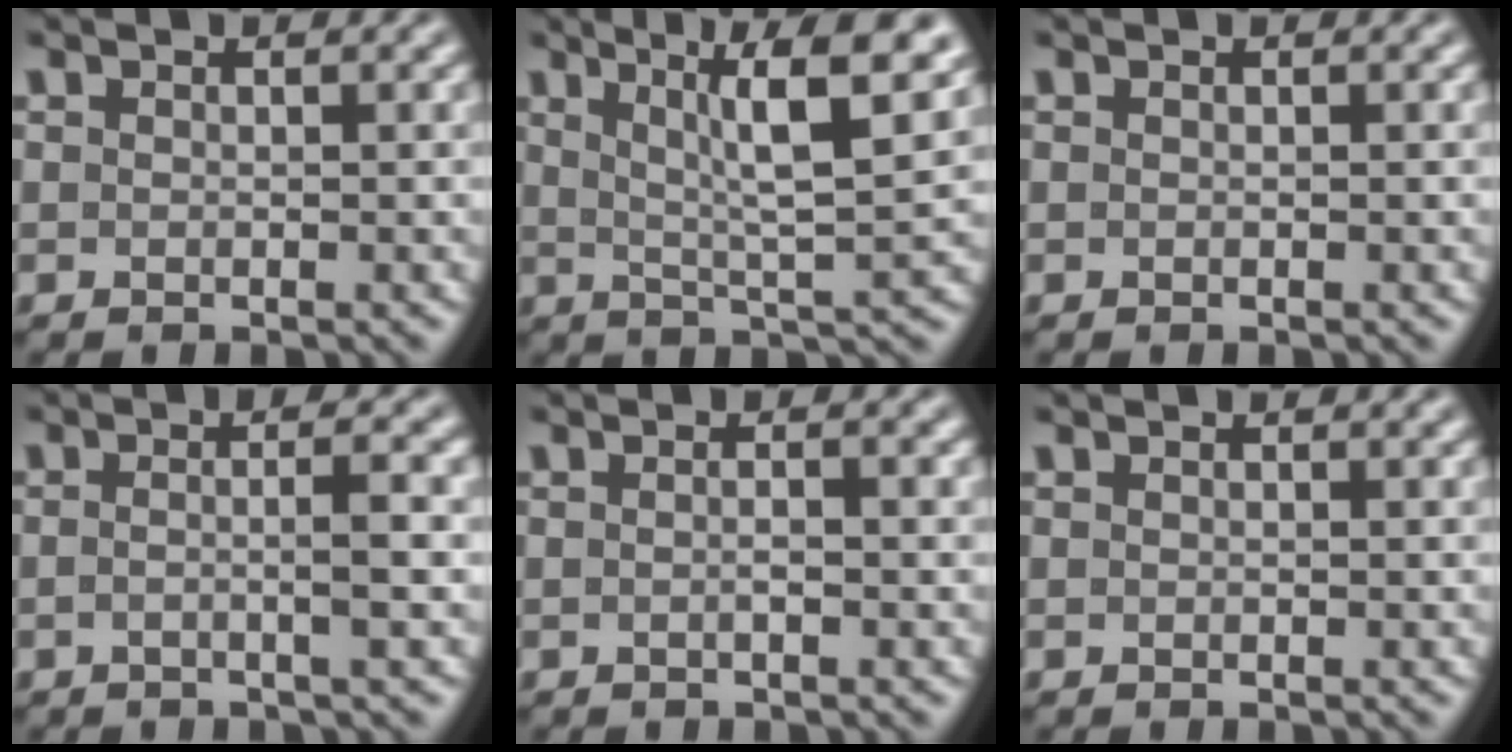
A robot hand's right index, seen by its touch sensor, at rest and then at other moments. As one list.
[{"total": 7.6, "force": [3.4, 1.0, 6.8], "torque": [-0.086, 0.004, 0.055]}, {"total": 0.0}, {"total": 2.5, "force": [-0.6, -0.7, 2.4], "torque": [-0.036, 0.001, -0.011]}, {"total": 1.1, "force": [-0.5, -0.2, 0.9], "torque": [-0.014, 0.001, -0.009]}, {"total": 0.0}]